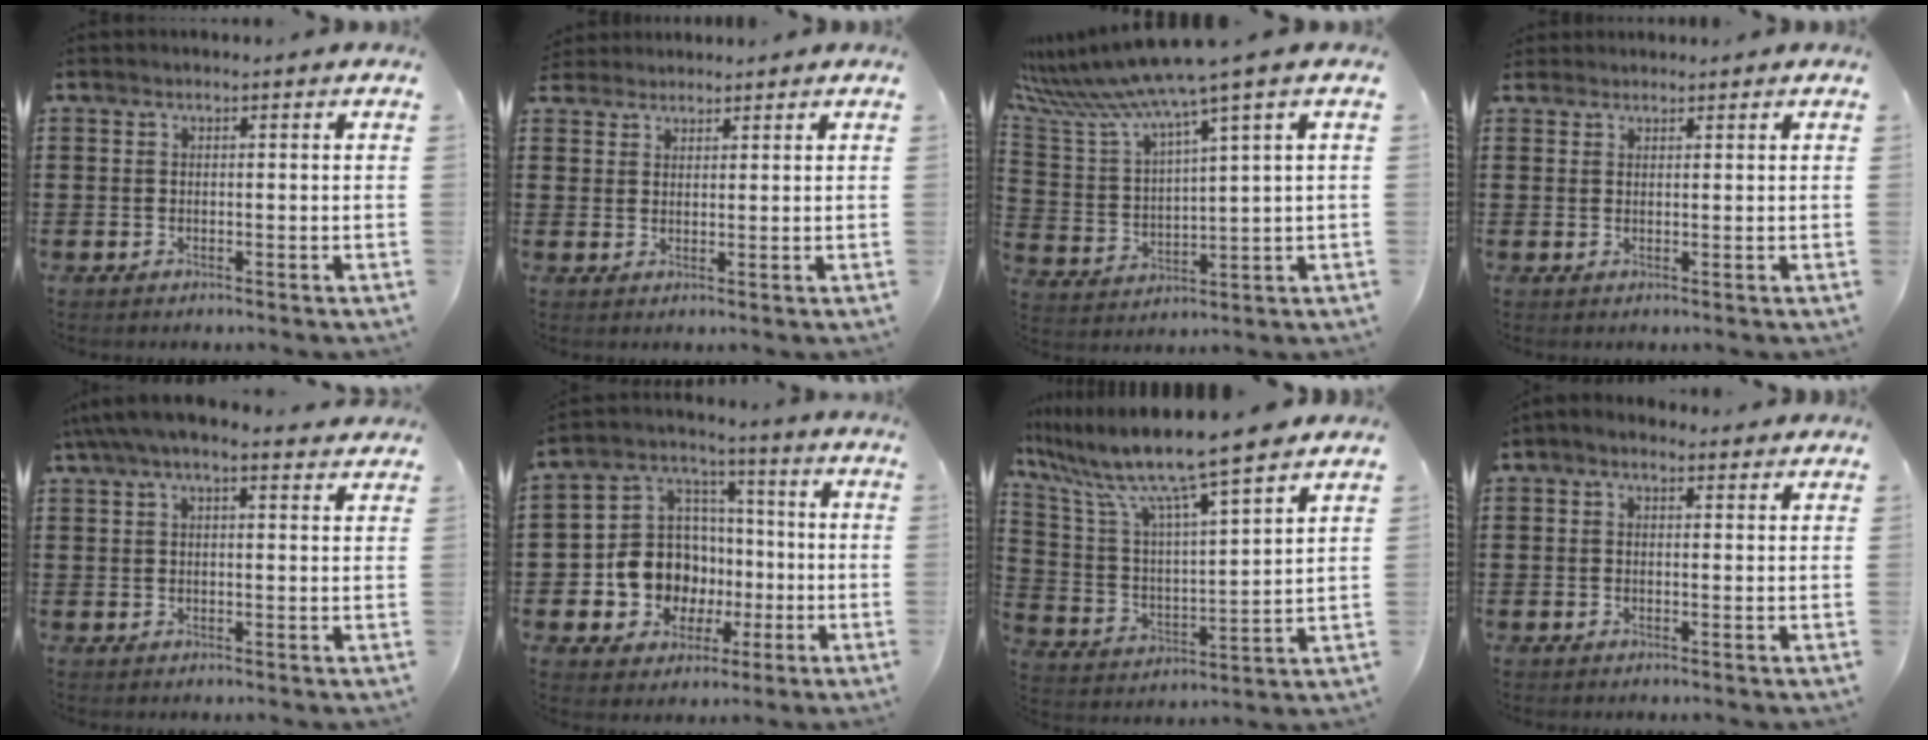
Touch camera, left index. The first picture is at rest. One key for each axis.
{"total": 2.3, "fx": 2.0, "fy": 1.1, "fz": -0.2, "tx": -0.005, "ty": 0.007, "tz": 0.039}
{"total": 7.9, "fx": 6.5, "fy": -0.6, "fz": 4.5, "tx": -0.124, "ty": -0.051, "tz": 0.102}
{"total": 1.3, "fx": 1.2, "fy": 0.5, "fz": 0.0, "tx": -0.004, "ty": 0.002, "tz": 0.025}
{"total": 4.4, "fx": 3.1, "fy": 1.2, "fz": 3.0, "tx": -0.065, "ty": 0.003, "tz": 0.055}
{"total": 10.7, "fx": -1.7, "fy": 10.0, "fz": 3.4, "tx": -0.123, "ty": 0.006, "tz": -0.026}
{"total": 10.2, "fx": 8.5, "fy": 0.2, "fz": 5.6, "tx": -0.145, "ty": -0.052, "tz": 0.138}
{"total": 1.3, "fx": 0.3, "fy": 0.9, "fz": 0.9, "tx": -0.020, "ty": 0.006, "tz": 0.004}